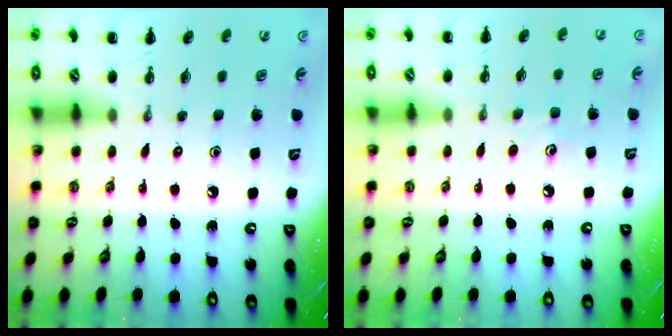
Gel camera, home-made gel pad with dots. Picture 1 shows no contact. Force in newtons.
{"total": 4.5, "press": 4.2, "slide": 1.4}